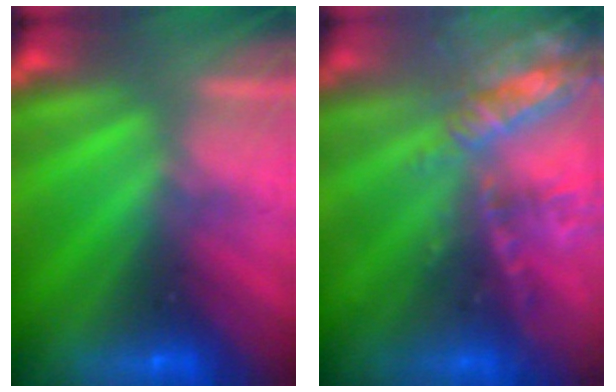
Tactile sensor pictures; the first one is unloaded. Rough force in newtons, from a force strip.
{"total": 8.3}